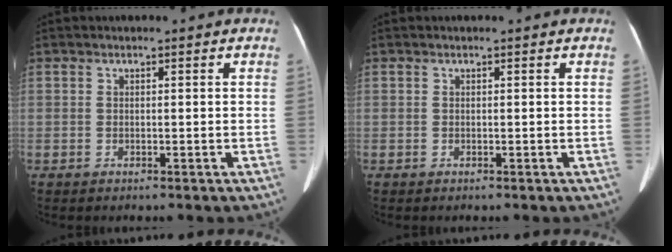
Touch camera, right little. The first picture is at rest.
{"total": 0.0}